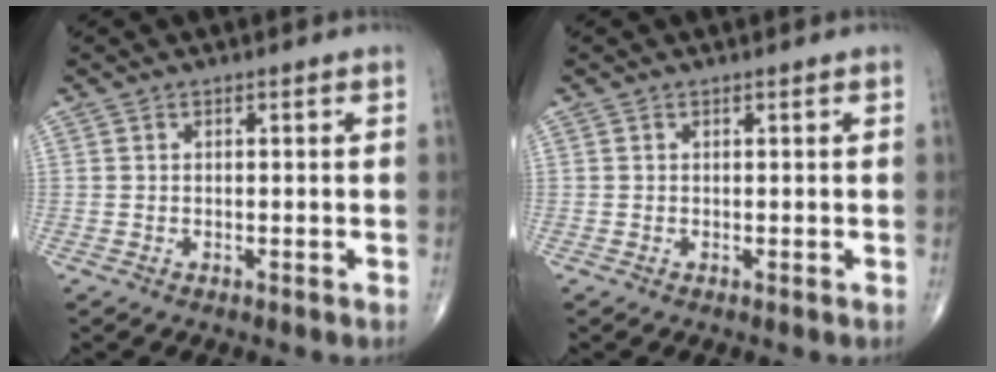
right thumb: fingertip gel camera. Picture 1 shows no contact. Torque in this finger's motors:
{"motor_torque": [0.53, 0.32, -0.09, -0.18, 0.01]}